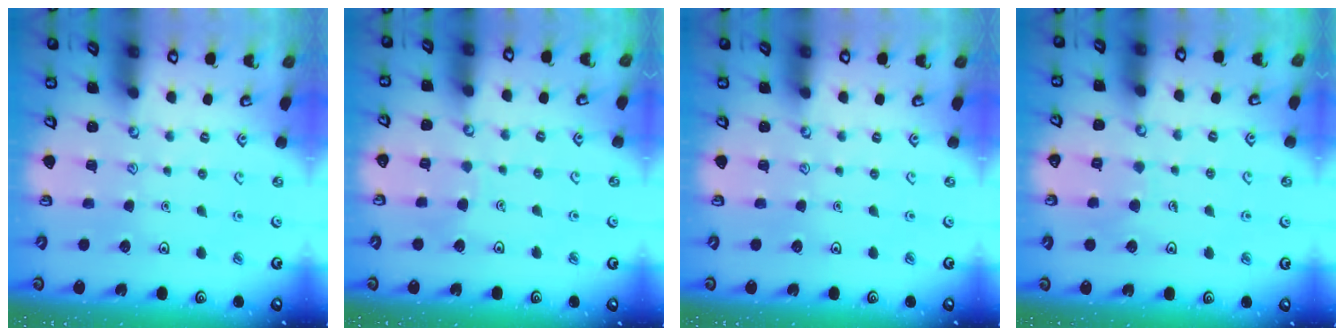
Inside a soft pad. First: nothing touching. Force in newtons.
{"total": 2.6, "press": 2.6, "slide": 0.1}
{"total": 0.0}
{"total": 5.1, "press": 5.1, "slide": 0.3}